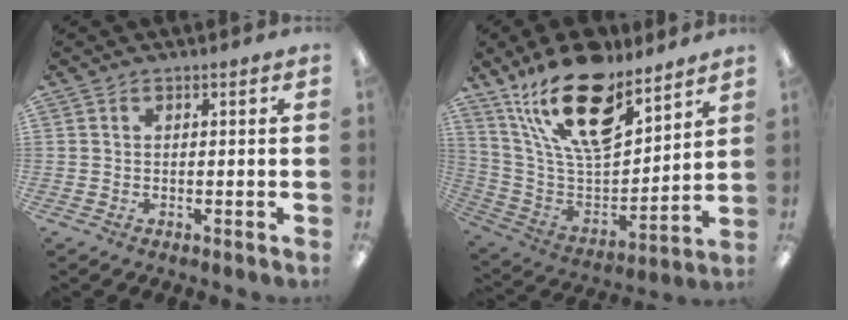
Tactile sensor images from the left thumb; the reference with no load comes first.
{"total": 22.5, "force": [15.2, 9.4, 13.7], "torque": [-0.246, -0.093, 0.266]}